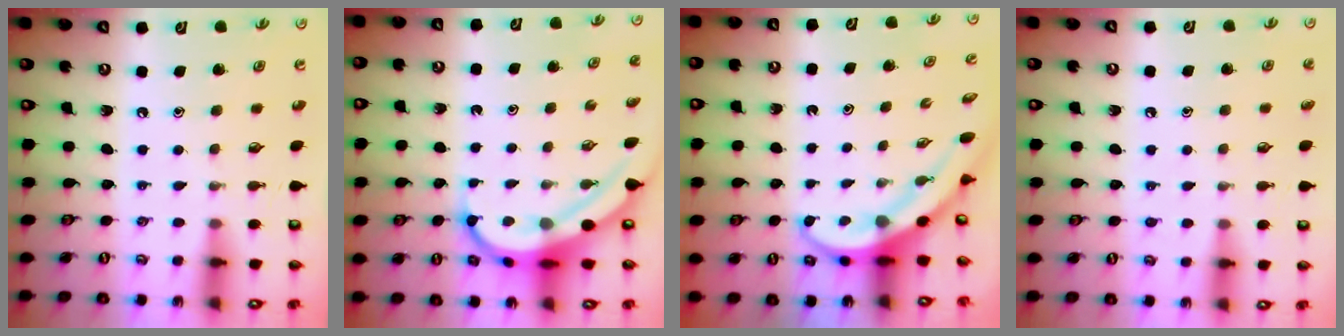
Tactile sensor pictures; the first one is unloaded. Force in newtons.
{"total": 6.7, "press": 6.7, "slide": 0.7}
{"total": 3.8, "press": 3.8, "slide": 0.7}
{"total": 4.5, "press": 4.5, "slide": 0.5}